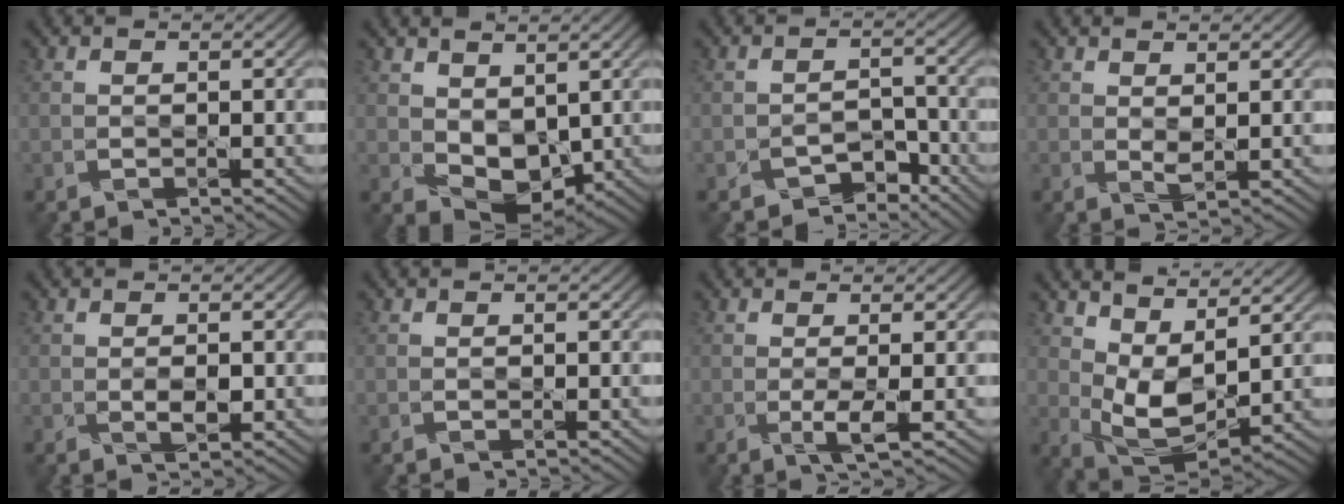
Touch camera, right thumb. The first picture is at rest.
{"total": 5.4, "force": [1.3, 3.7, 3.8], "torque": [-0.077, -0.015, 0.026]}
{"total": 3.7, "force": [-3.1, 1.8, 0.9], "torque": [-0.005, 0.003, -0.054]}
{"total": 1.2, "force": [0.9, 0.3, 0.7], "torque": [-0.019, -0.005, 0.020]}
{"total": 1.5, "force": [-0.1, 0.8, 1.3], "torque": [-0.025, -0.005, 0.001]}
{"total": 0.0}
{"total": 1.9, "force": [-0.1, -0.1, 1.9], "torque": [-0.040, -0.001, -0.006]}
{"total": 8.0, "force": [4.3, 3.8, 5.6], "torque": [-0.126, -0.004, 0.082]}